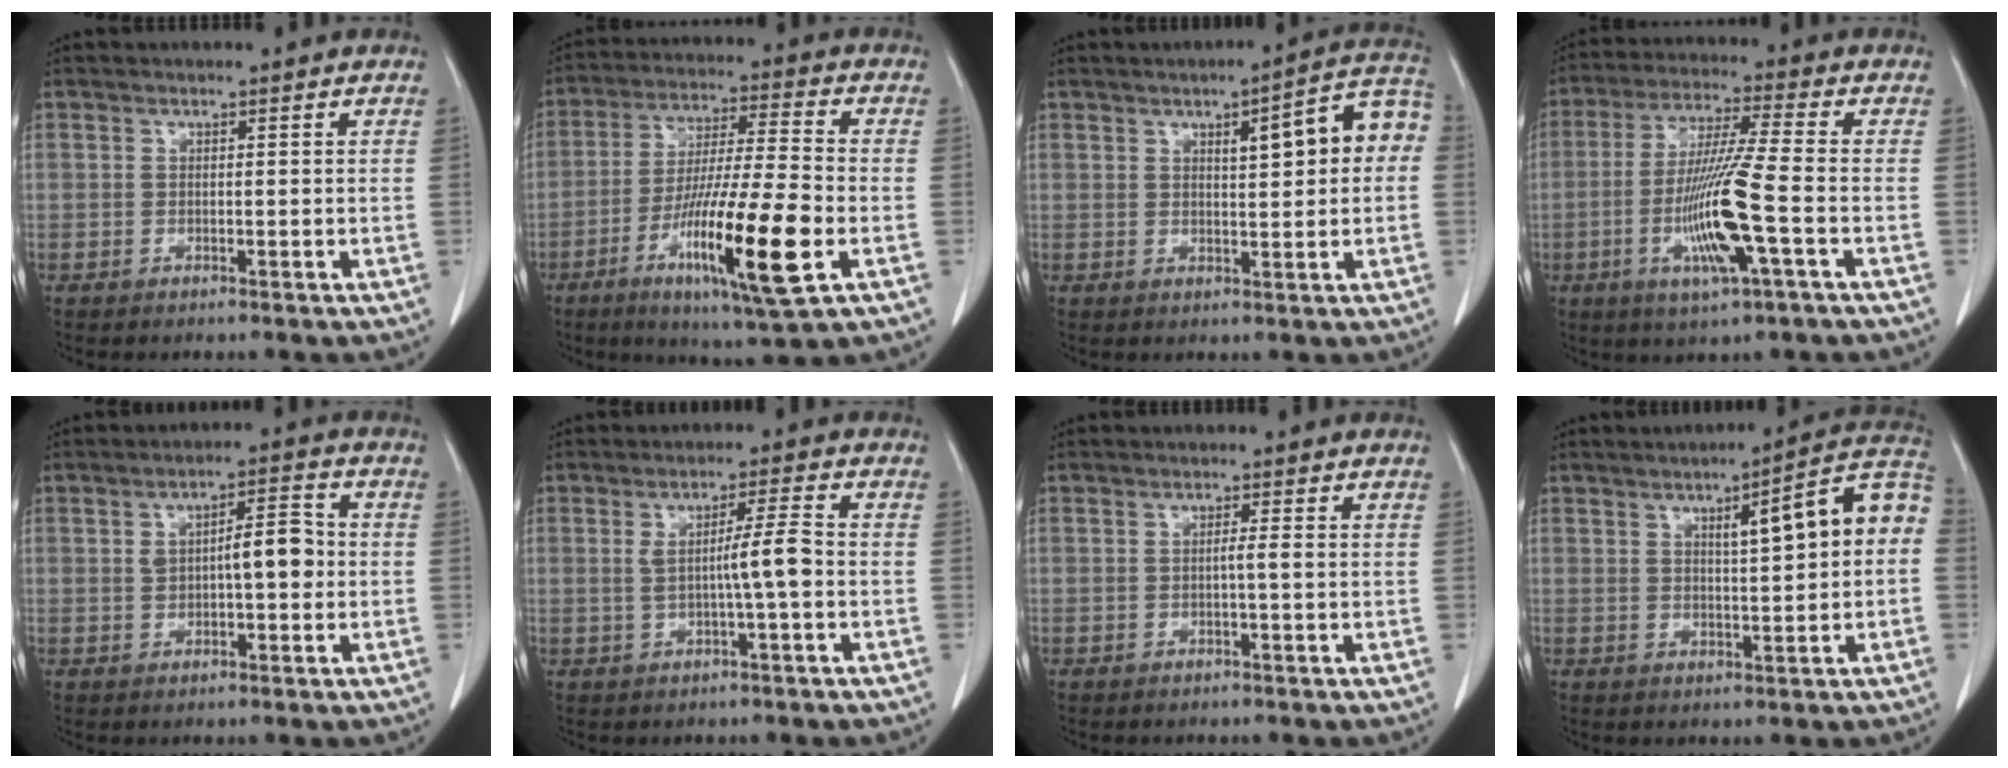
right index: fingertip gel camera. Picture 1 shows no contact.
{"total": 17.0, "force": [-6.0, 0.9, 15.9], "torque": [-0.294, -0.027, -0.103]}
{"total": 9.2, "force": [1.9, 2.0, 8.8], "torque": [-0.116, 0.028, 0.022]}
{"total": 13.0, "force": [-3.7, -0.2, 12.5], "torque": [-0.250, -0.017, -0.072]}
{"total": 6.3, "force": [0.1, 2.0, 5.9], "torque": [-0.097, 0.020, 0.003]}
{"total": 5.1, "force": [-0.5, -0.4, 5.1], "torque": [-0.085, 0.004, -0.006]}
{"total": 1.2, "force": [-0.2, -0.2, 1.2], "torque": [-0.022, 0.001, -0.004]}
{"total": 11.0, "force": [1.8, 1.4, 10.7], "torque": [-0.144, 0.030, 0.020]}